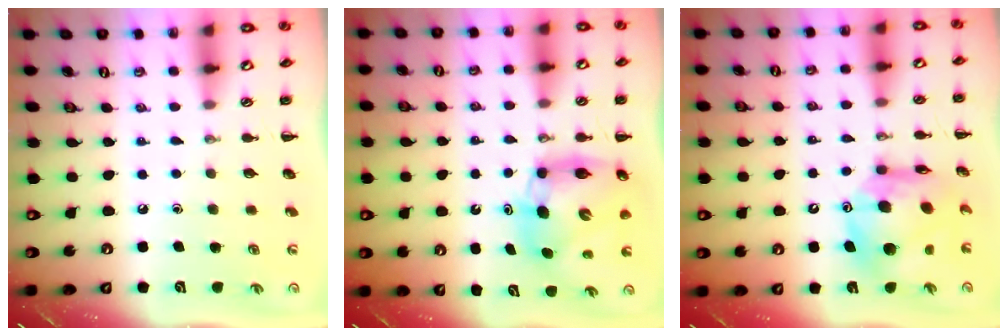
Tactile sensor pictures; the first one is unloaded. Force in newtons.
{"total": 9.0, "press": 8.6, "slide": 2.5}
{"total": 12.6, "press": 12.1, "slide": 3.5}